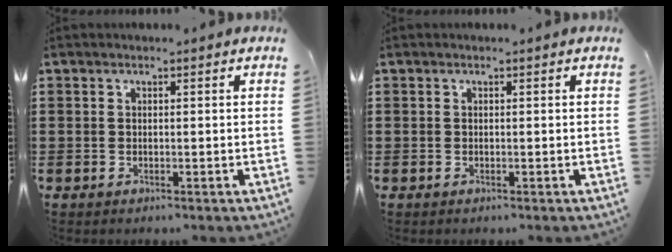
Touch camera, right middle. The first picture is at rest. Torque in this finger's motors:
{"motor_torque": [-0.15, 0.22, -0.04, -0.01]}